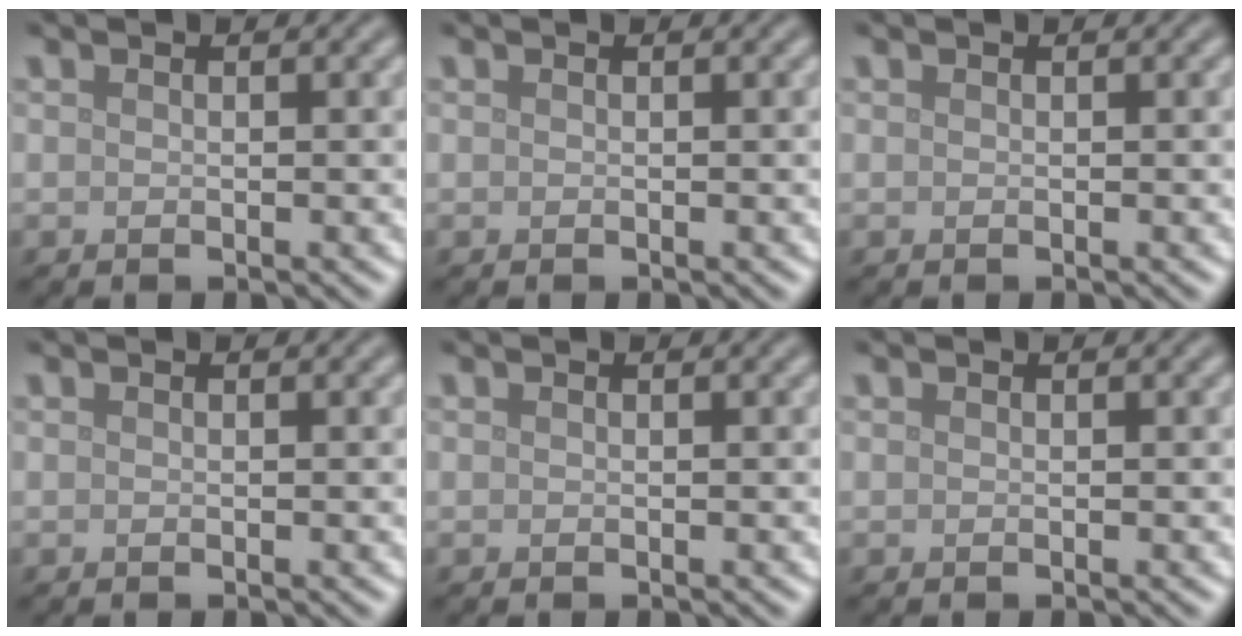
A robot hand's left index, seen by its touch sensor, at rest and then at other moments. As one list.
[{"total": 0.0}, {"total": 0.0}, {"total": 0.0}, {"total": 0.0}, {"total": 0.0}]